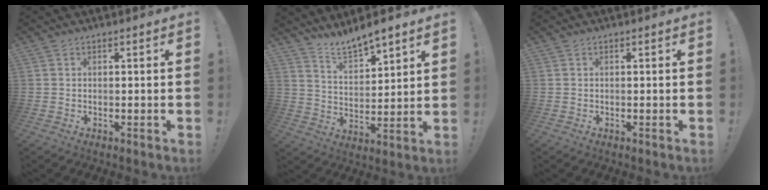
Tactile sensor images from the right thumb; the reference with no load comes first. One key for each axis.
{"total": 8.4, "fx": 7.7, "fy": 2.1, "fz": 2.5, "tx": -0.054, "ty": -0.055, "tz": 0.144}
{"total": 0.0}